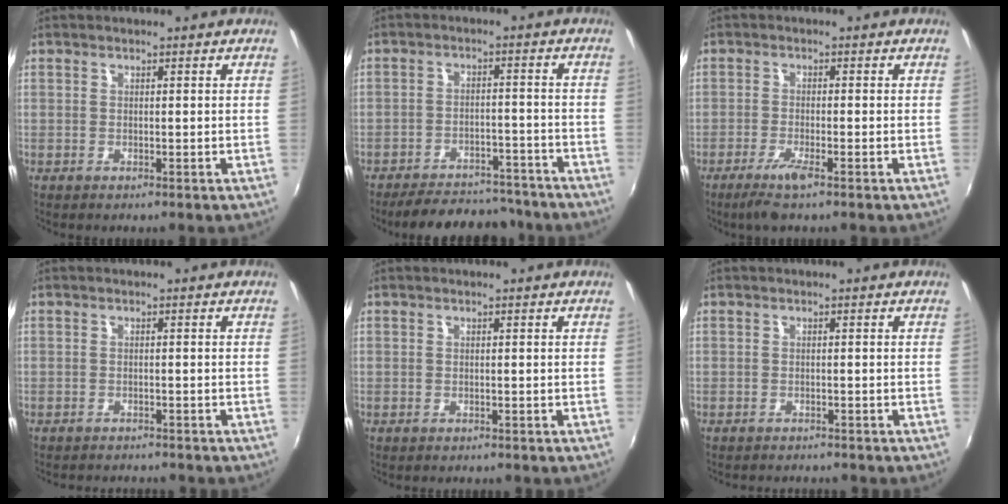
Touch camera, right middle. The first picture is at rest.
{"total": 14.3, "force": [-12.6, 4.9, 4.6], "torque": [-0.104, 0.019, -0.160]}
{"total": 4.1, "force": [-2.7, 0.2, 3.0], "torque": [-0.072, -0.011, -0.054]}
{"total": 5.7, "force": [-5.4, 1.2, 1.5], "torque": [-0.043, -0.012, -0.078]}
{"total": 1.4, "force": [-1.3, 0.4, 0.2], "torque": [-0.010, -0.008, -0.018]}
{"total": 4.4, "force": [-4.1, 0.9, 1.1], "torque": [-0.034, -0.013, -0.060]}